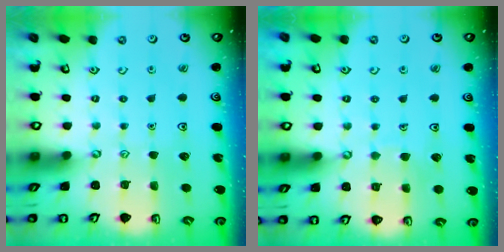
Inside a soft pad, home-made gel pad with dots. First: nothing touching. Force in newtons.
{"total": 3.3, "press": 3.3, "slide": 0.3}